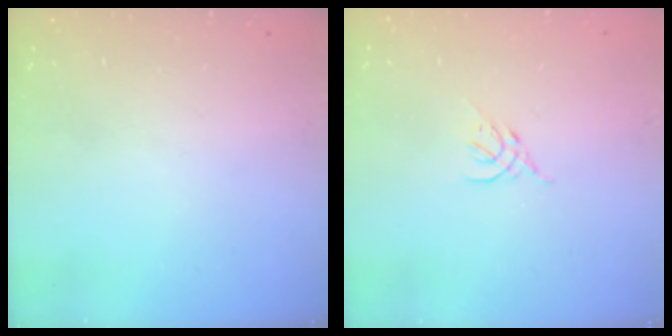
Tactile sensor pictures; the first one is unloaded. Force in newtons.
{"total": 2.6, "press": 2.5, "slide": 0.8}